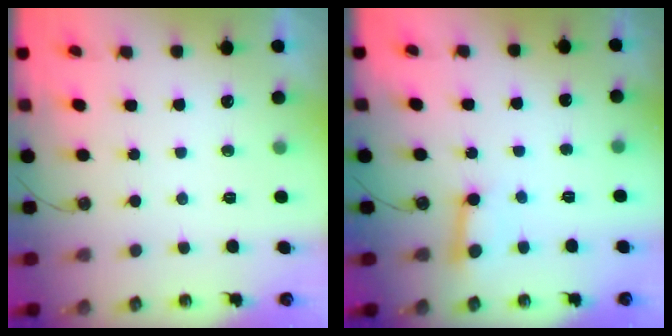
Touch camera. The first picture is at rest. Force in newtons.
{"total": 6.0, "press": 6.0, "slide": 0.6}